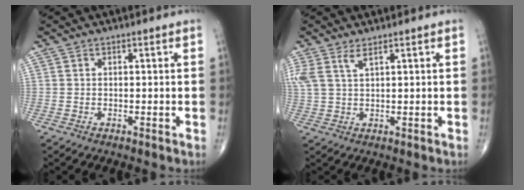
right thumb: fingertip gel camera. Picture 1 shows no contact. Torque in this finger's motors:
{"motor_torque": [-0.01, 0.04, 0.64, 0.46, 0.14]}